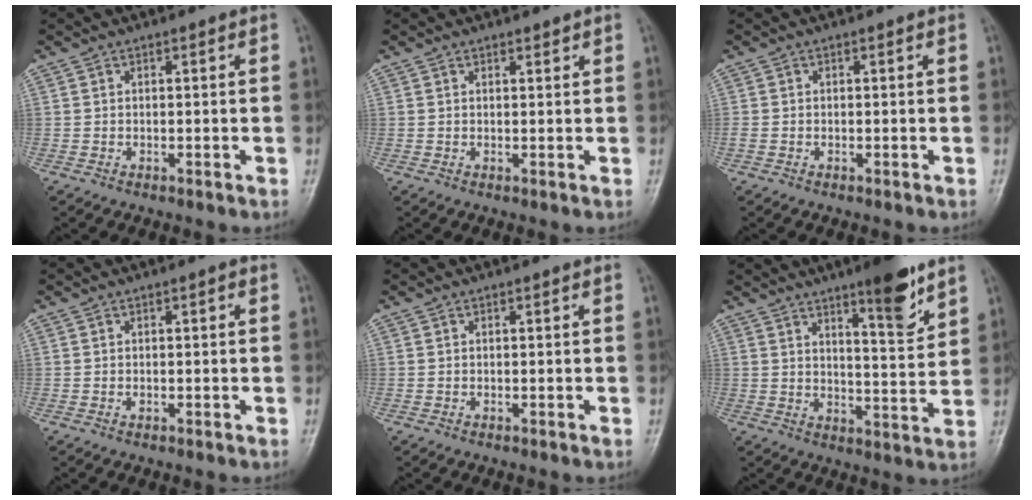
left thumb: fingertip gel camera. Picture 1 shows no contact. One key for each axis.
{"total": 1.0, "fx": 0.8, "fy": 0.5, "fz": 0.4, "tx": 0.004, "ty": -0.005, "tz": 0.009}
{"total": 1.1, "fx": -0.3, "fy": 0.9, "fz": 0.6, "tx": -0.016, "ty": -0.001, "tz": -0.010}
{"total": 1.2, "fx": -0.1, "fy": 0.8, "fz": 0.9, "tx": -0.008, "ty": 0.007, "tz": -0.004}
{"total": 0.0}
{"total": 10.5, "fx": 6.9, "fy": 2.3, "fz": 7.6, "tx": -0.091, "ty": -0.048, "tz": 0.102}